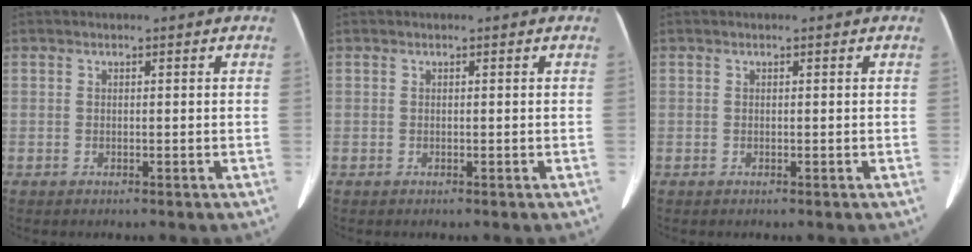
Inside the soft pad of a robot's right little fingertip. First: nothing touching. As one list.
[{"total": 0.0}, {"total": 0.0}]